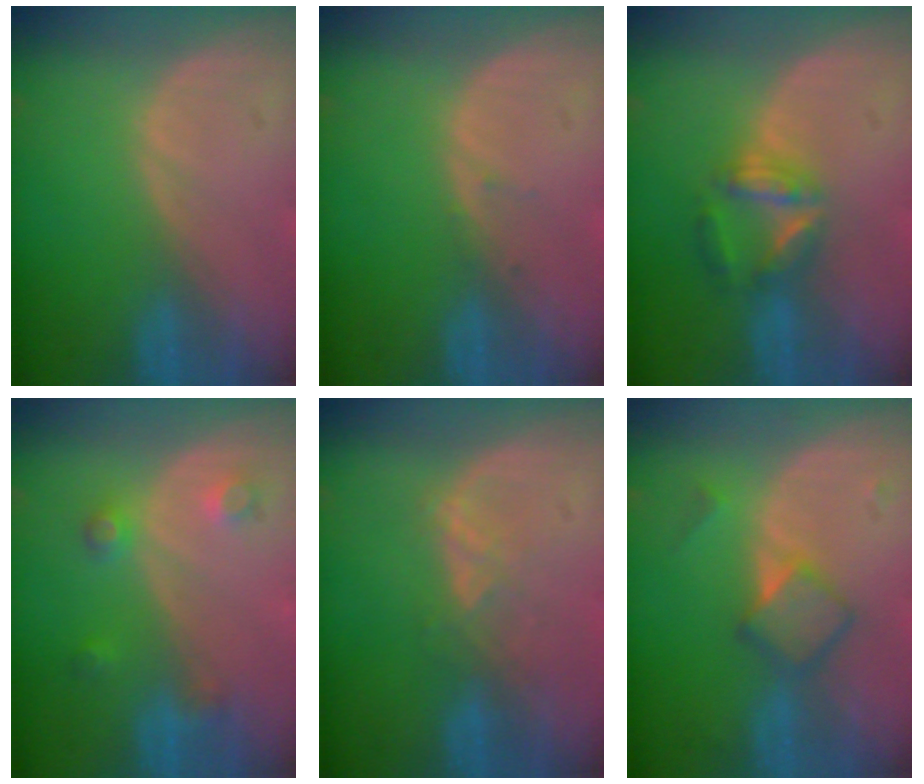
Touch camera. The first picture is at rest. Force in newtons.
{"total": 0.7, "press": 0.4, "slide": 0.5}
{"total": 5.8, "press": 5.4, "slide": 2.3}
{"total": 3.5, "press": 3.3, "slide": 1.1}
{"total": 2.9, "press": 2.8, "slide": 0.7}
{"total": 4.7, "press": 4.6, "slide": 0.6}